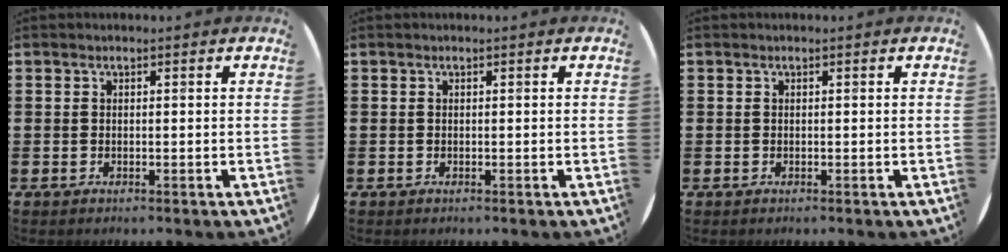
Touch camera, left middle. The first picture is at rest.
{"total": 0.0}
{"total": 0.0}